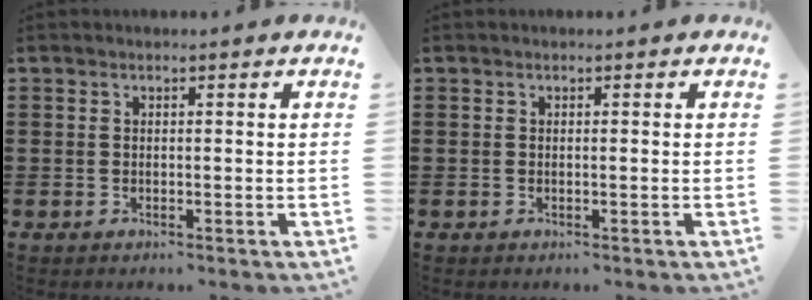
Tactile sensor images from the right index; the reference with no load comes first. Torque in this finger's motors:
{"motor_torque": [0.01, 0.01, 0.00, 0.00]}